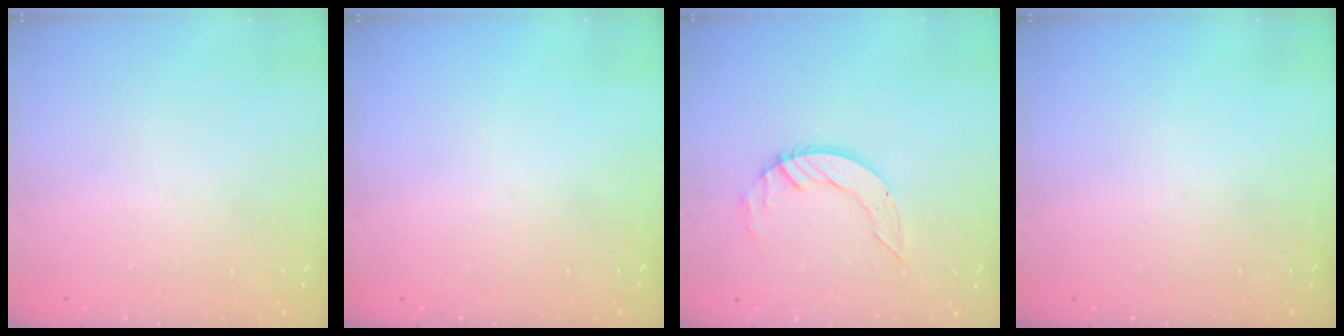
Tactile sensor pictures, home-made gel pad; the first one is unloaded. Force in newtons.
{"total": 0.0}
{"total": 6.8, "press": 6.8, "slide": 0.3}
{"total": 0.0}